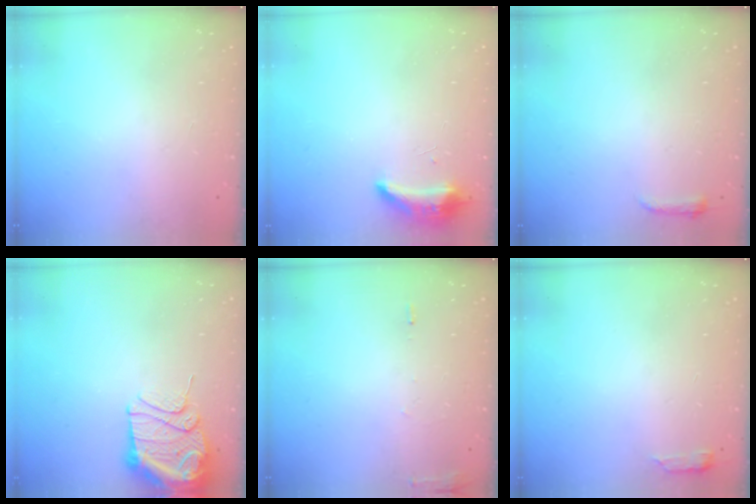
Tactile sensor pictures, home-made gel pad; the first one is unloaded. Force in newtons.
{"total": 8.5, "press": 8.3, "slide": 2.0}
{"total": 3.0, "press": 2.9, "slide": 0.6}
{"total": 13.1, "press": 13.1, "slide": 1.5}
{"total": 5.9, "press": 5.7, "slide": 1.6}
{"total": 2.9, "press": 2.8, "slide": 0.6}